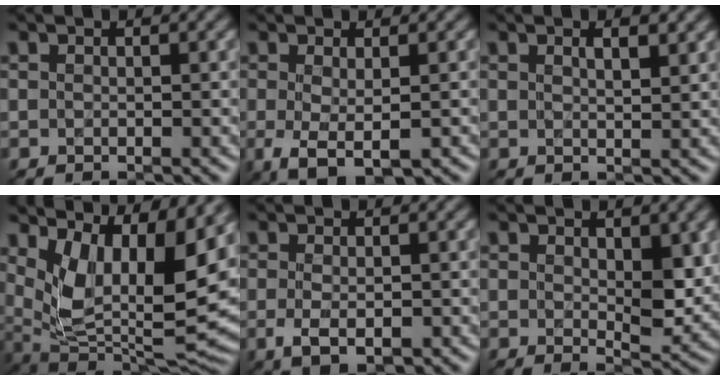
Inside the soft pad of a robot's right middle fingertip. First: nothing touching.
{"total": 3.7, "force": [-0.9, 1.4, 3.3], "torque": [-0.067, -0.009, -0.012]}
{"total": 2.1, "force": [1.2, 0.6, 1.6], "torque": [-0.018, 0.001, 0.019]}
{"total": 11.2, "force": [3.5, 4.9, 9.5], "torque": [-0.178, -0.014, 0.067]}
{"total": 3.0, "force": [-0.9, 1.4, 2.5], "torque": [-0.051, -0.009, -0.013]}
{"total": 4.0, "force": [0.7, 1.9, 3.5], "torque": [-0.053, -0.011, 0.017]}